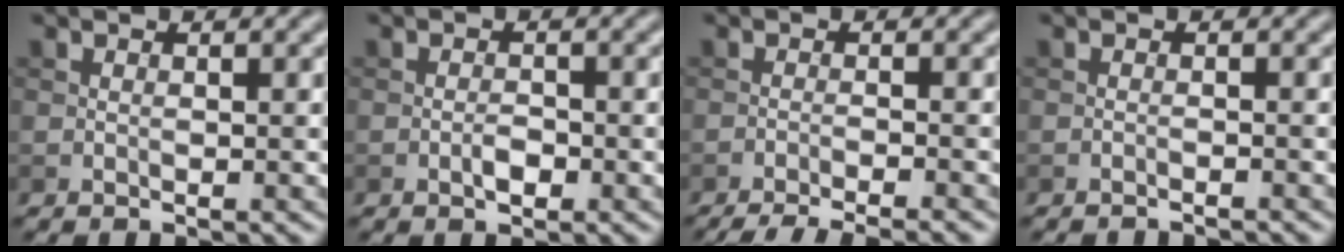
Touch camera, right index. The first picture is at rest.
{"total": 1.5, "force": [-0.6, 0.7, 1.1], "torque": [-0.019, 0.001, -0.013]}
{"total": 6.1, "force": [-5.2, 1.1, 3.0], "torque": [-0.044, -0.014, -0.080]}
{"total": 1.7, "force": [-1.6, 0.1, 0.4], "torque": [0.000, 0.000, -0.025]}